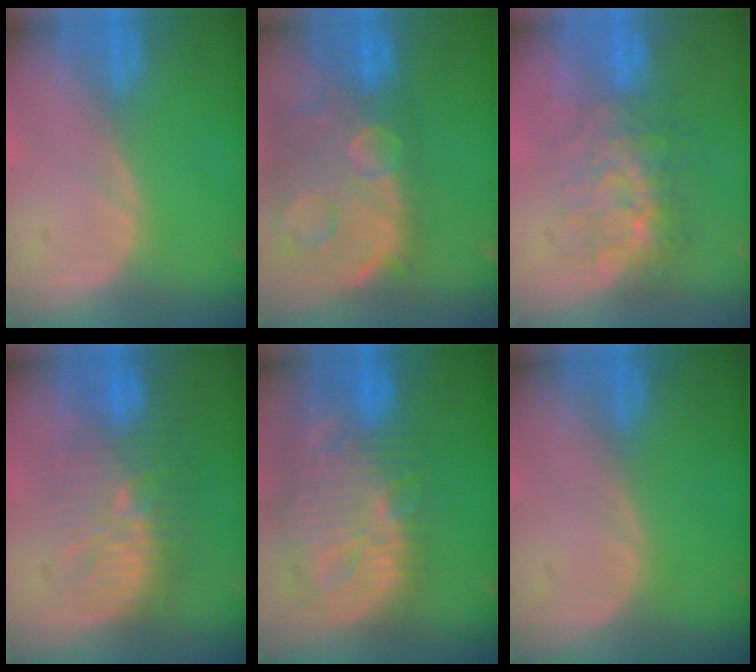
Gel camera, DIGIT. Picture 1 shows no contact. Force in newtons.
{"total": 14.5, "press": 11.7, "slide": 8.4}
{"total": 8.1, "press": 7.5, "slide": 3.1}
{"total": 9.4, "press": 9.1, "slide": 2.2}
{"total": 13.8, "press": 12.0, "slide": 6.7}
{"total": 0.0}